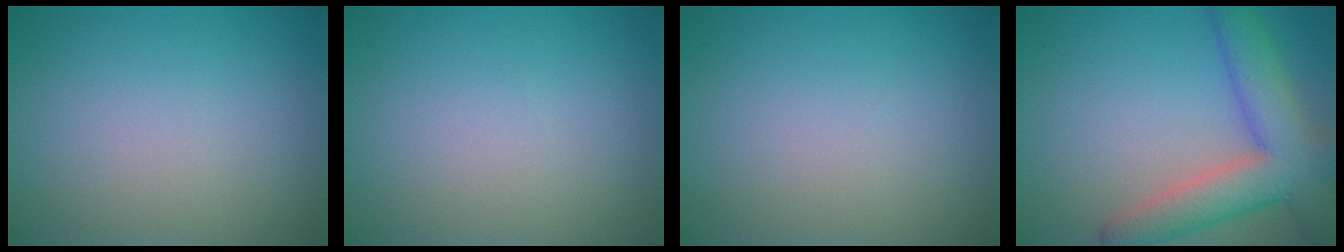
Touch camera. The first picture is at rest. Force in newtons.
{"total": 0.0}
{"total": 0.0}
{"total": 7.5, "press": 7.5, "slide": 0.4}